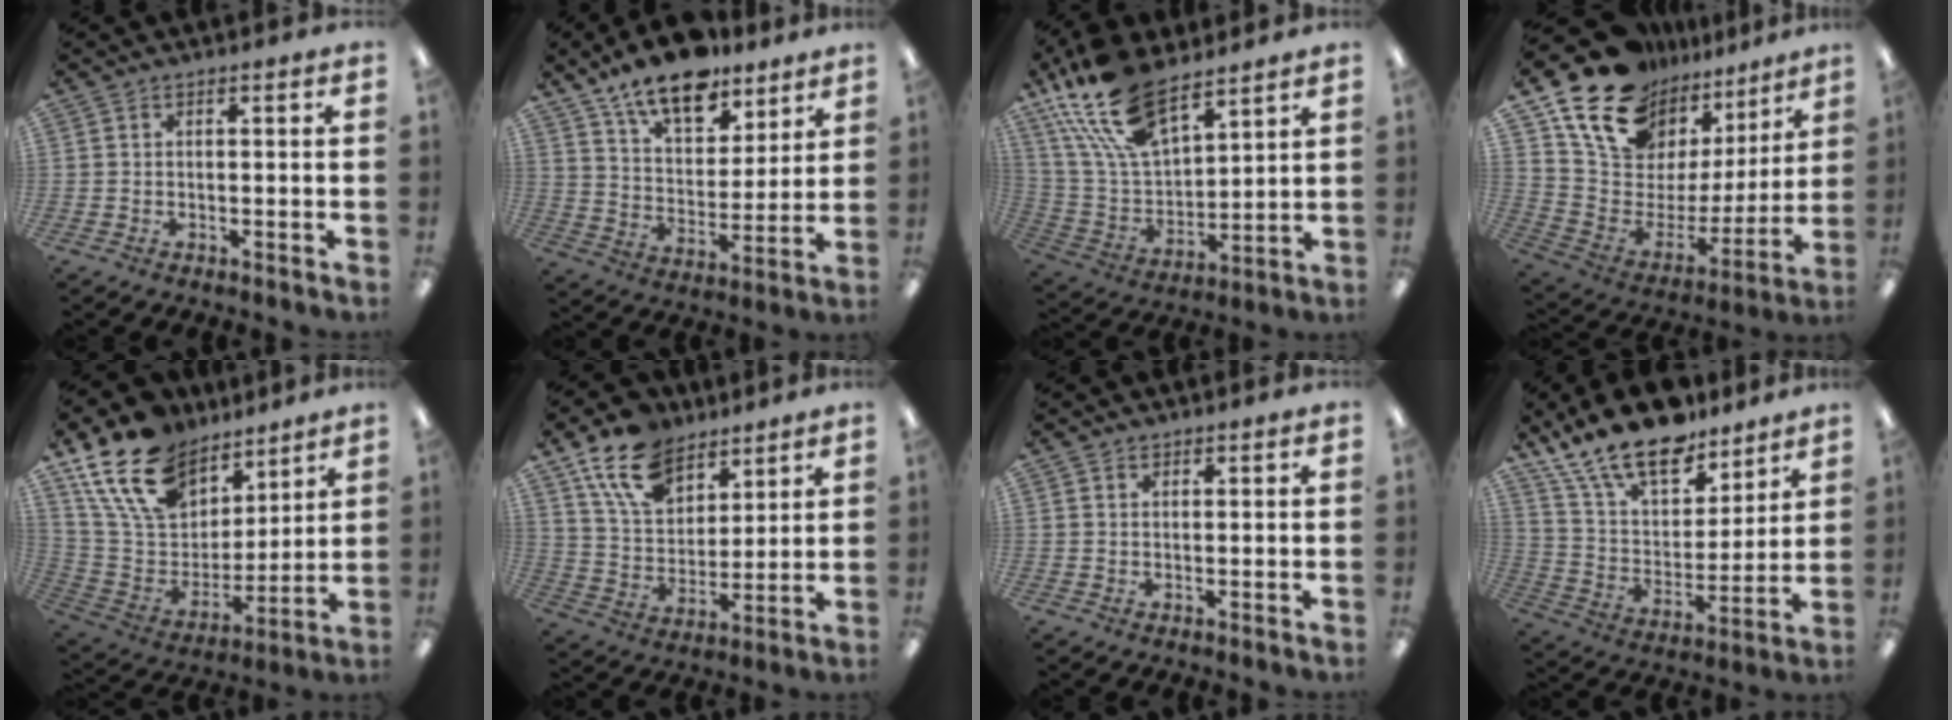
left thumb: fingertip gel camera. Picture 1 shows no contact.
{"total": 15.2, "force": [11.9, 6.8, 6.7], "torque": [-0.115, -0.071, 0.213]}
{"total": 21.0, "force": [14.0, 9.8, 12.2], "torque": [-0.273, -0.067, 0.255]}
{"total": 18.4, "force": [14.9, 9.3, 5.6], "torque": [-0.123, -0.118, 0.273]}
{"total": 20.0, "force": [12.8, 12.5, 8.9], "torque": [-0.180, -0.062, 0.243]}
{"total": 15.8, "force": [10.3, 9.5, 7.2], "torque": [-0.135, -0.043, 0.197]}
{"total": 1.0, "force": [0.8, 0.6, 0.0], "torque": [-0.001, 0.001, 0.015]}
{"total": 19.5, "force": [14.8, 8.7, 9.2], "torque": [-0.170, -0.089, 0.266]}